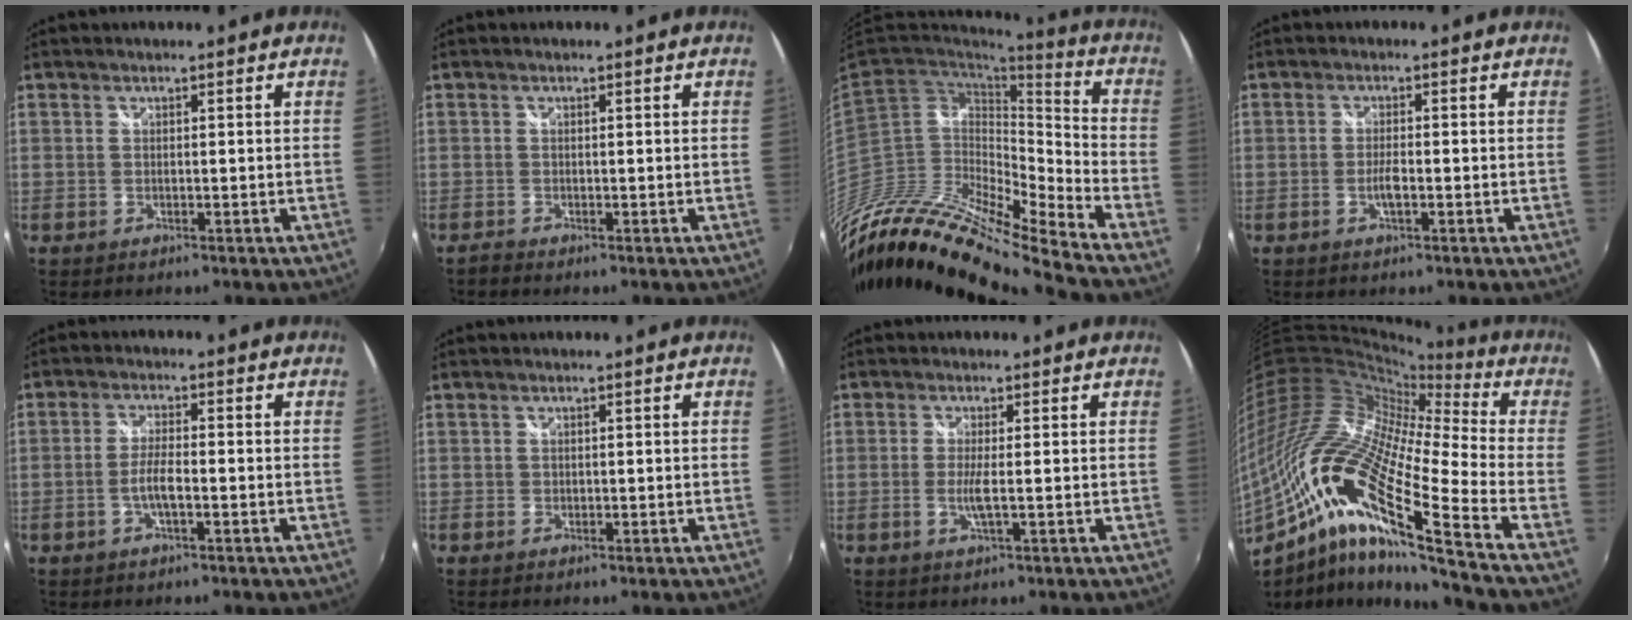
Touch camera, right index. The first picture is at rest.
{"total": 0.6, "force": [-0.6, 0.1, 0.0], "torque": [-0.002, -0.004, -0.015]}
{"total": 21.2, "force": [-17.4, 2.7, 11.9], "torque": [-0.220, -0.031, -0.335]}
{"total": 2.1, "force": [-0.9, 0.5, 1.9], "torque": [-0.044, 0.002, -0.018]}
{"total": 3.3, "force": [-1.3, 0.4, 3.1], "torque": [-0.068, 0.005, -0.024]}
{"total": 0.0}
{"total": 2.6, "force": [-0.5, -0.3, 2.5], "torque": [-0.052, -0.004, -0.011]}
{"total": 25.7, "force": [-9.3, 4.5, 23.5], "torque": [-0.394, -0.063, -0.194]}